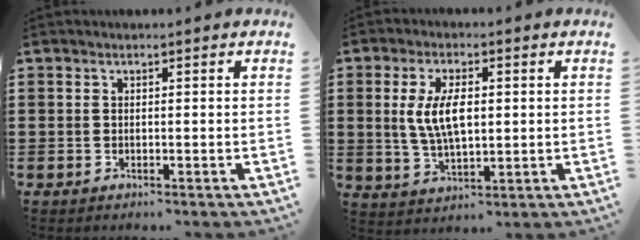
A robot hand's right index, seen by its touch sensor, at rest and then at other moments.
{"total": 7.3, "force": [0.7, 3.3, 6.5], "torque": [-0.134, 0.009, 0.010]}